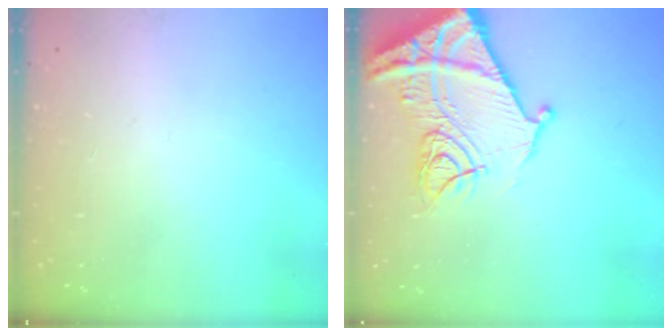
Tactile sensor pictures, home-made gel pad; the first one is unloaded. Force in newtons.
{"total": 18.1, "press": 18.0, "slide": 1.9}